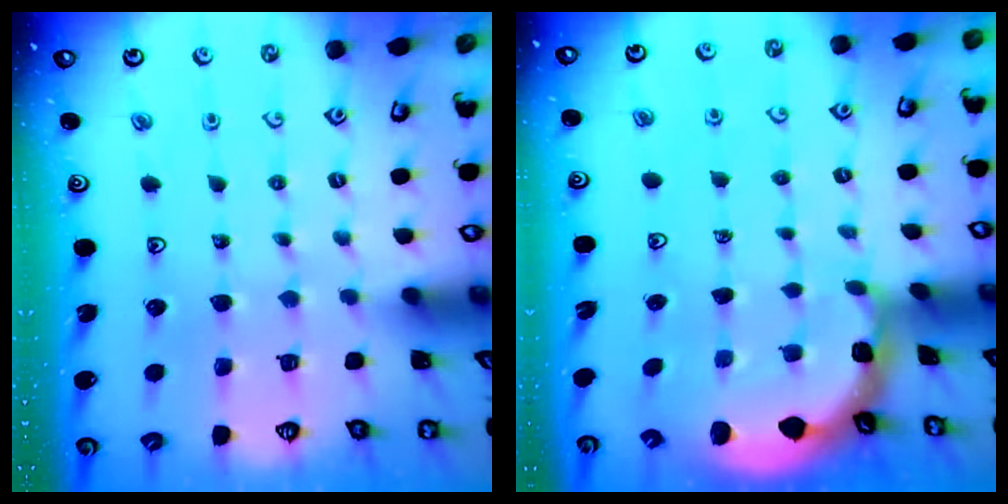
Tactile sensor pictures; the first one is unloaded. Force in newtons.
{"total": 2.1, "press": 2.1, "slide": 0.4}